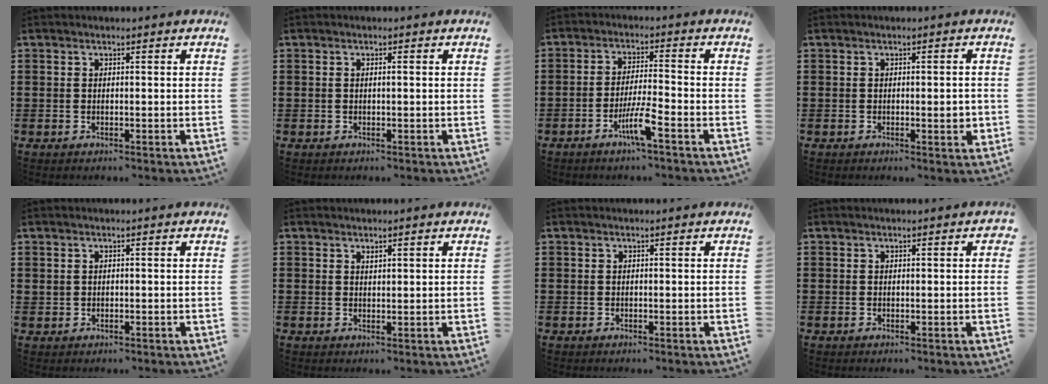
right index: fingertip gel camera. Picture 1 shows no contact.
{"total": 0.8, "force": [0.0, 0.1, 0.8], "torque": [-0.016, -0.002, 0.001]}
{"total": 5.5, "force": [-3.1, 0.1, 4.5], "torque": [-0.096, -0.014, -0.059]}
{"total": 2.6, "force": [-0.3, 0.6, 2.6], "torque": [-0.041, 0.000, -0.004]}
{"total": 0.7, "force": [0.4, 0.6, 0.3], "torque": [-0.007, 0.003, 0.007]}
{"total": 0.9, "force": [0.8, 0.2, 0.4], "torque": [-0.009, 0.001, 0.014]}
{"total": 0.0}
{"total": 0.0}